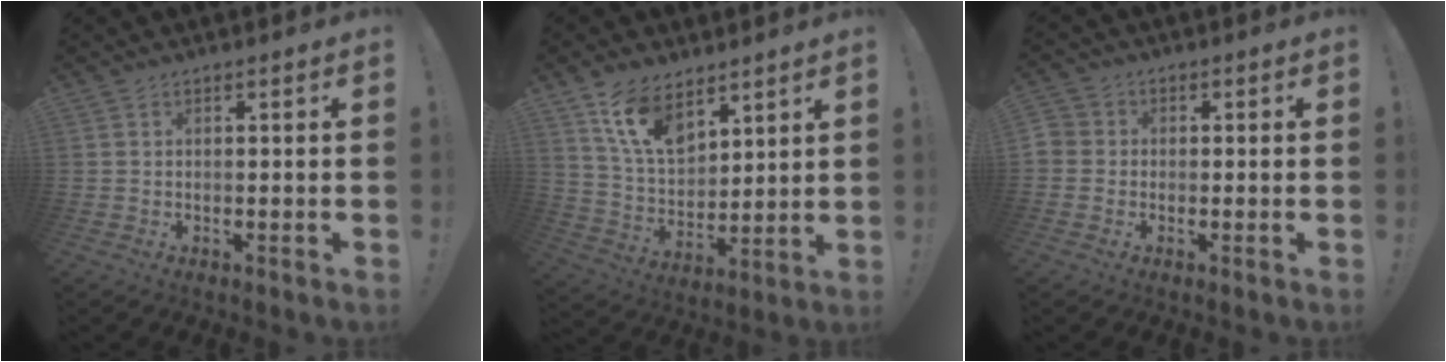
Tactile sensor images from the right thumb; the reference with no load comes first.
{"total": 13.4, "force": [9.1, 7.0, 6.8], "torque": [-0.130, -0.046, 0.175]}
{"total": 3.5, "force": [-1.0, 3.1, 1.1], "torque": [-0.021, 0.008, -0.019]}